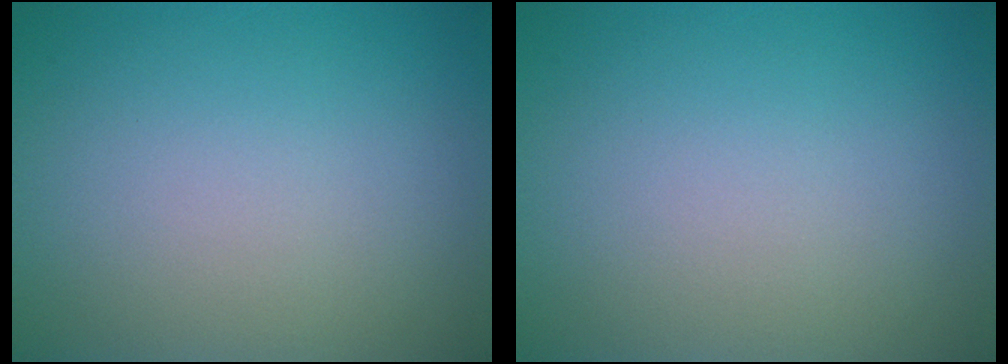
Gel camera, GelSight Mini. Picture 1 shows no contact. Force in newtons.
{"total": 0.0}